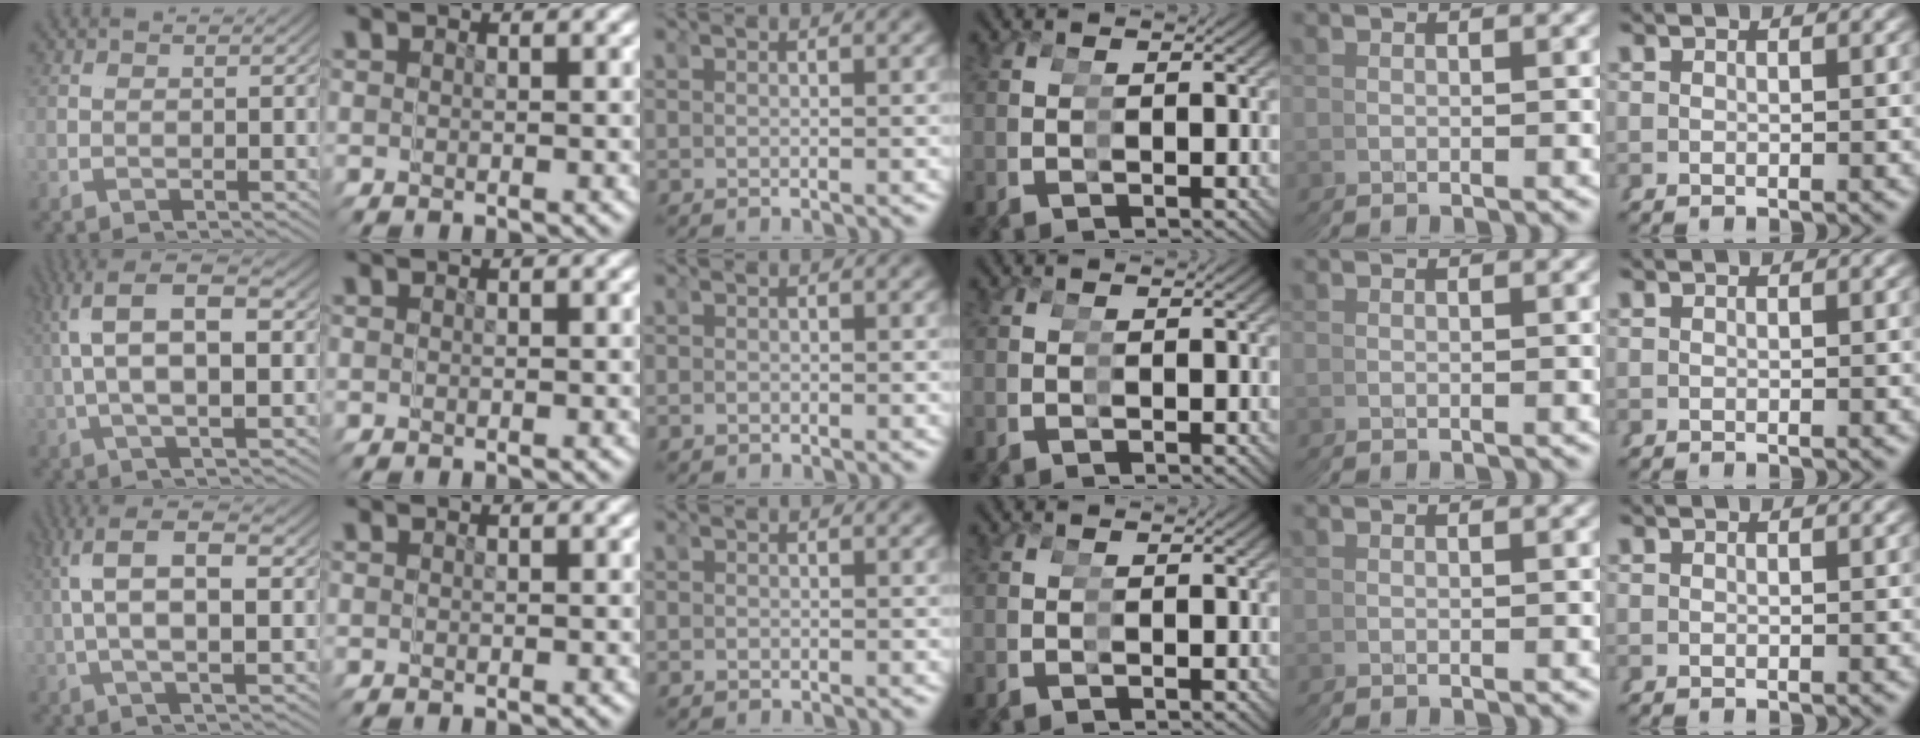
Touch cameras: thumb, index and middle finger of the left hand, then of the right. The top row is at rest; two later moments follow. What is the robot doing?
{"motion": "grasp_and_lifting", "object": "bandage"}